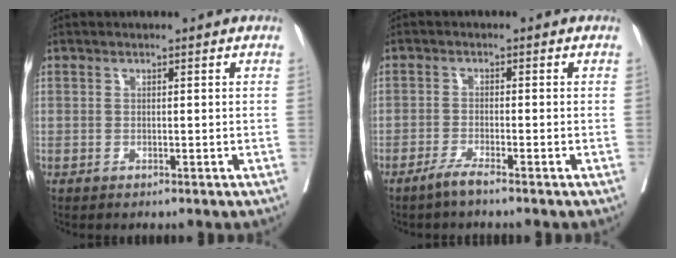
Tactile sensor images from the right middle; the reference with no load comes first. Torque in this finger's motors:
{"motor_torque": [0.67, -0.49, 0.31, 0.11]}